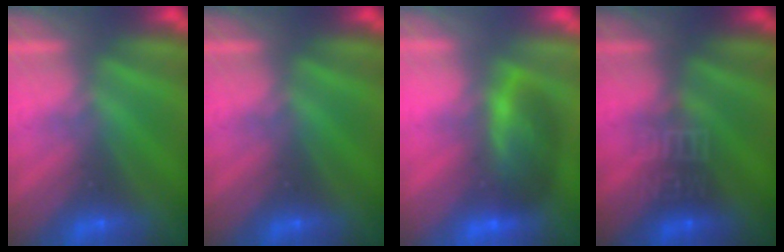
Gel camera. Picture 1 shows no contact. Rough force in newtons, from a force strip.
{"total": 0.0}
{"total": 7.5}
{"total": 3.2}